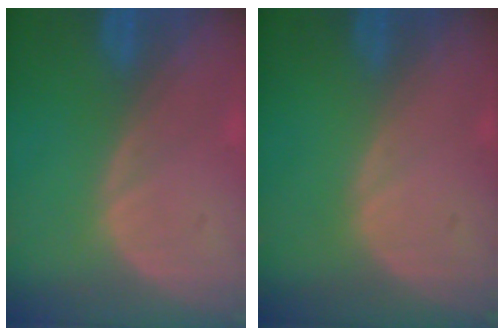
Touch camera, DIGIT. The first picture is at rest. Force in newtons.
{"total": 0.0}